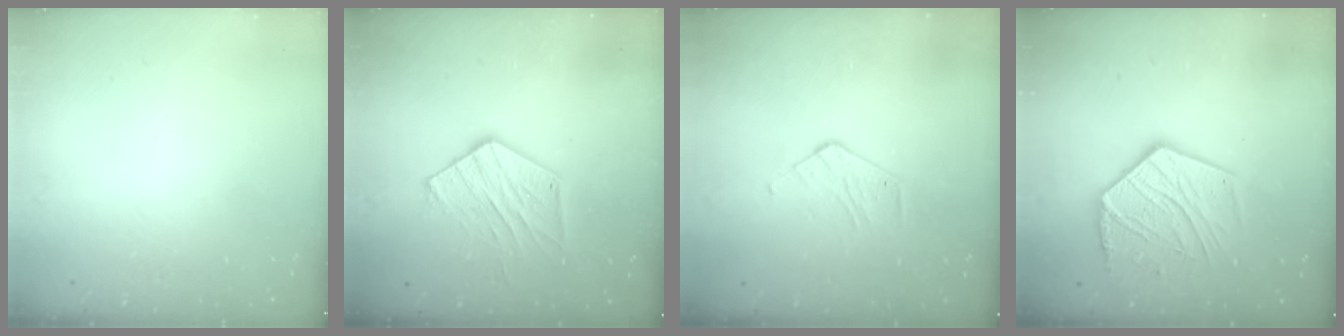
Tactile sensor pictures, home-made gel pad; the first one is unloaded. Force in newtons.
{"total": 10.5, "press": 10.5, "slide": 0.4}
{"total": 3.8, "press": 3.8, "slide": 0.3}
{"total": 16.2, "press": 16.2, "slide": 1.0}